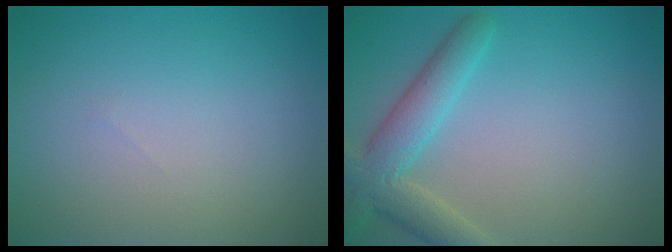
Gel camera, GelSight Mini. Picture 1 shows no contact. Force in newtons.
{"total": 4.5, "press": 4.5, "slide": 0.4}